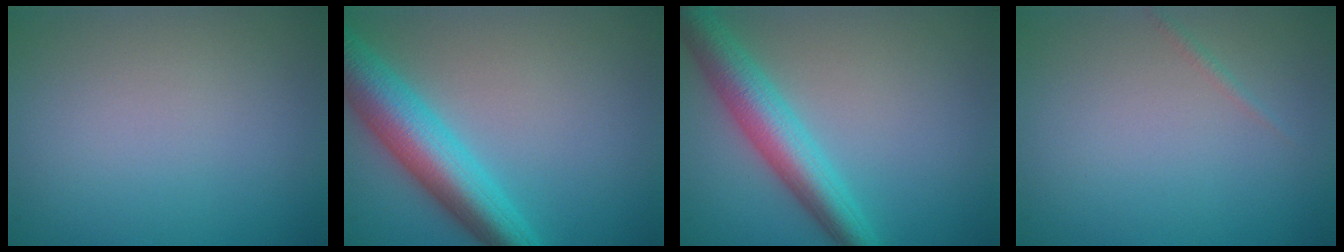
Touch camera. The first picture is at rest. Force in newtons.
{"total": 7.6, "press": 7.6, "slide": 0.2}
{"total": 5.6, "press": 5.6, "slide": 0.2}
{"total": 0.6, "press": 0.6, "slide": 0.0}